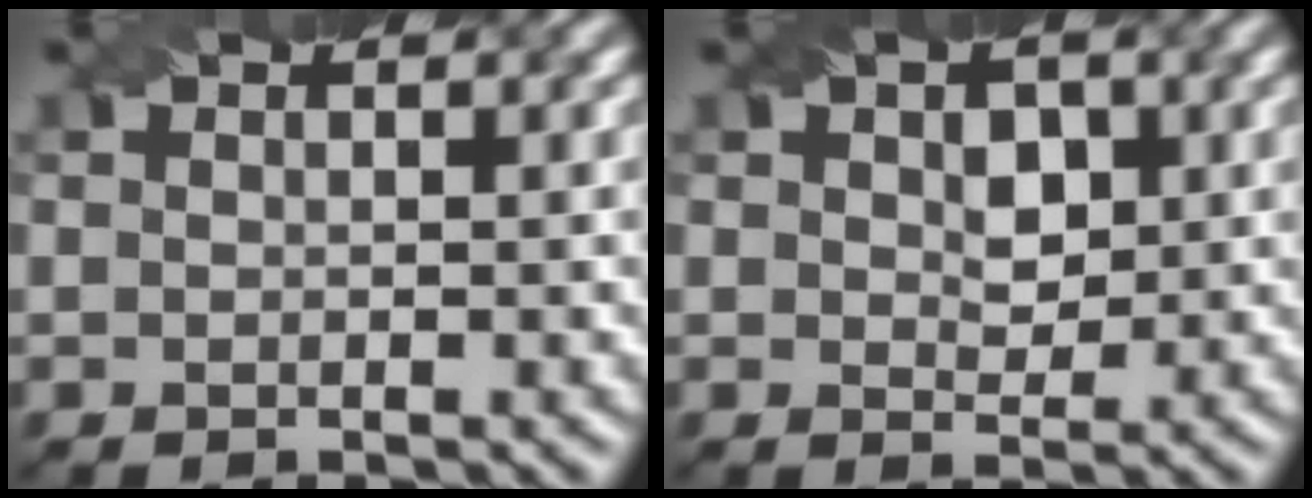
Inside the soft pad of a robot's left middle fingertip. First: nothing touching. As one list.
[{"total": 2.9, "force": [0.7, 2.1, 1.9], "torque": [-0.030, -0.002, 0.008]}]